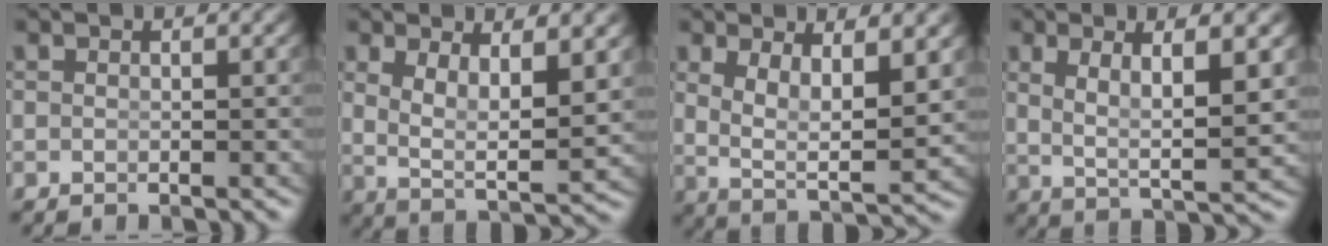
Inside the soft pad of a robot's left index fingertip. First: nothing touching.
{"total": 5.6, "force": [1.0, 2.6, 4.9], "torque": [-0.095, -0.029, 0.030]}
{"total": 6.2, "force": [0.9, 3.1, 5.3], "torque": [-0.106, -0.031, 0.028]}
{"total": 5.6, "force": [1.5, 1.4, 5.2], "torque": [-0.088, -0.012, 0.037]}